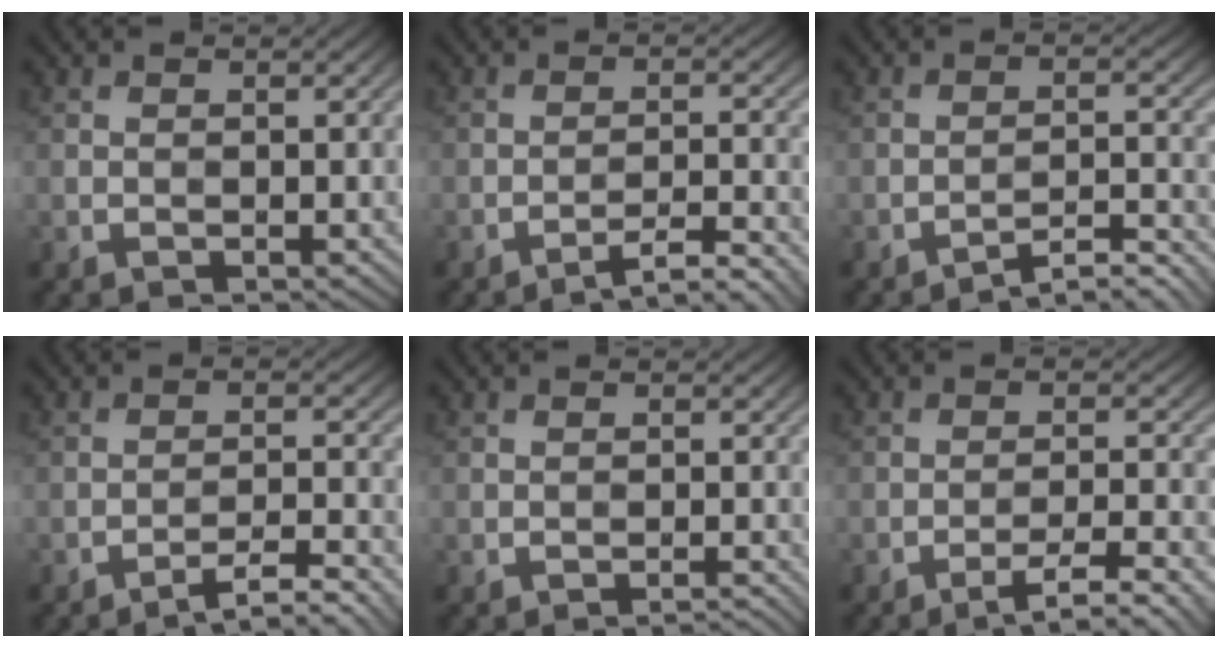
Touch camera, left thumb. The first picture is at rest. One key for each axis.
{"total": 4.4, "fx": -3.4, "fy": 0.5, "fz": 2.8, "tx": -0.046, "ty": 0.014, "tz": -0.055}
{"total": 5.0, "fx": -4.2, "fy": 0.6, "fz": 2.7, "tx": -0.043, "ty": 0.017, "tz": -0.064}
{"total": 4.9, "fx": -3.7, "fy": 0.6, "fz": 3.2, "tx": -0.053, "ty": 0.013, "tz": -0.058}
{"total": 1.0, "fx": -0.9, "fy": 0.0, "fz": 0.4, "tx": 0.005, "ty": 0.005, "tz": -0.019}
{"total": 5.0, "fx": -3.3, "fy": 0.8, "fz": 3.7, "tx": -0.065, "ty": 0.008, "tz": -0.051}